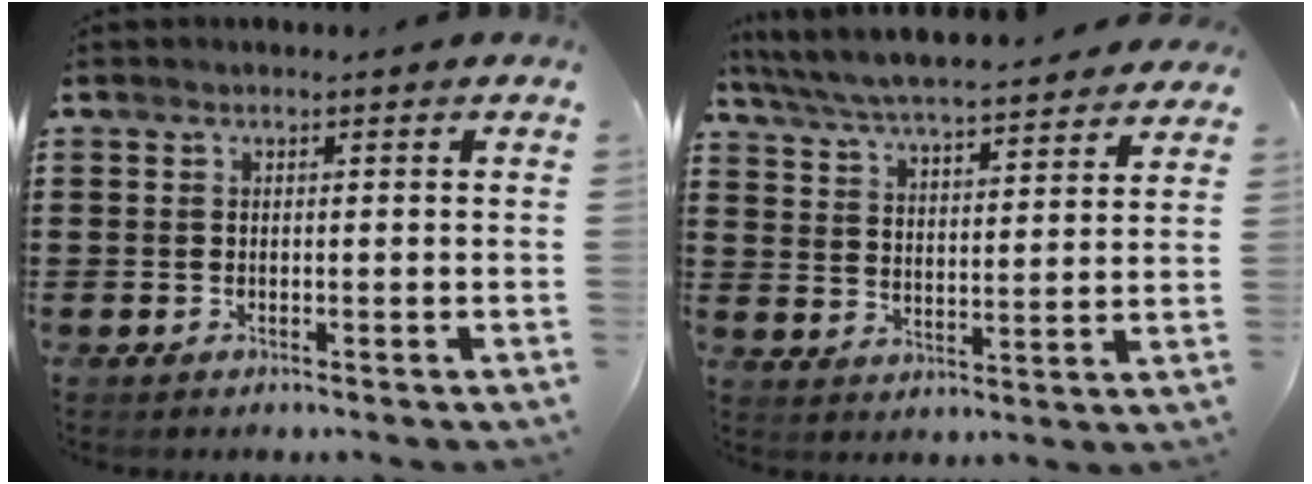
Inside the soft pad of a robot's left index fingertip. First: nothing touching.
{"total": 6.0, "force": [5.7, 0.0, 1.7], "torque": [-0.058, -0.038, 0.097]}